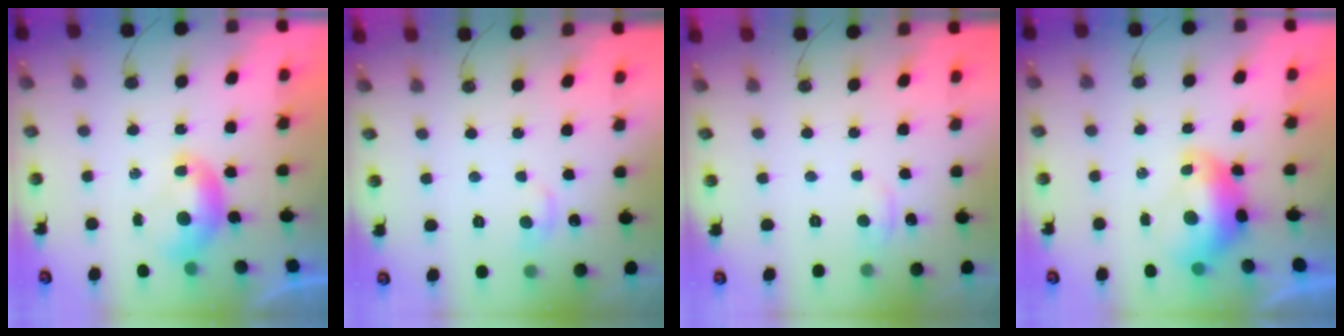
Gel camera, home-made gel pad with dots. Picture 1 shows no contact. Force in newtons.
{"total": 1.0, "press": 0.5, "slide": 0.8}
{"total": 1.5, "press": 1.4, "slide": 0.5}
{"total": 2.6, "press": 2.5, "slide": 0.7}